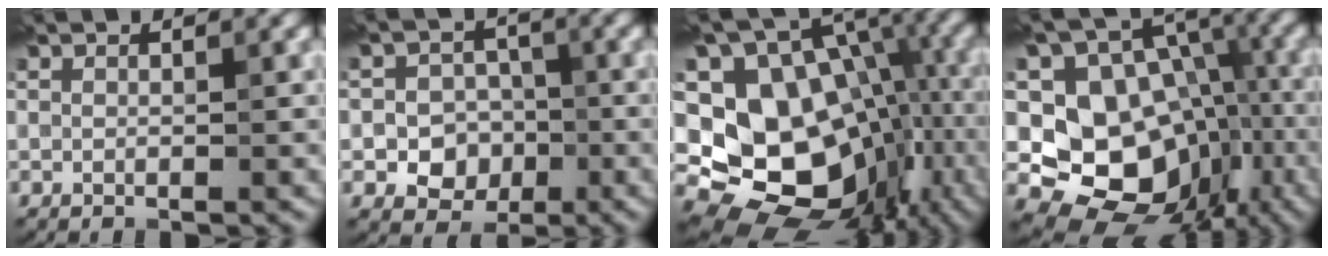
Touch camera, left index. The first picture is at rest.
{"total": 4.5, "force": [-1.5, 3.6, 2.3], "torque": [-0.020, -0.004, -0.036]}
{"total": 15.2, "force": [-2.9, 11.4, 9.5], "torque": [-0.167, -0.007, -0.033]}
{"total": 11.0, "force": [-2.1, 9.0, 5.9], "torque": [-0.088, -0.015, -0.042]}